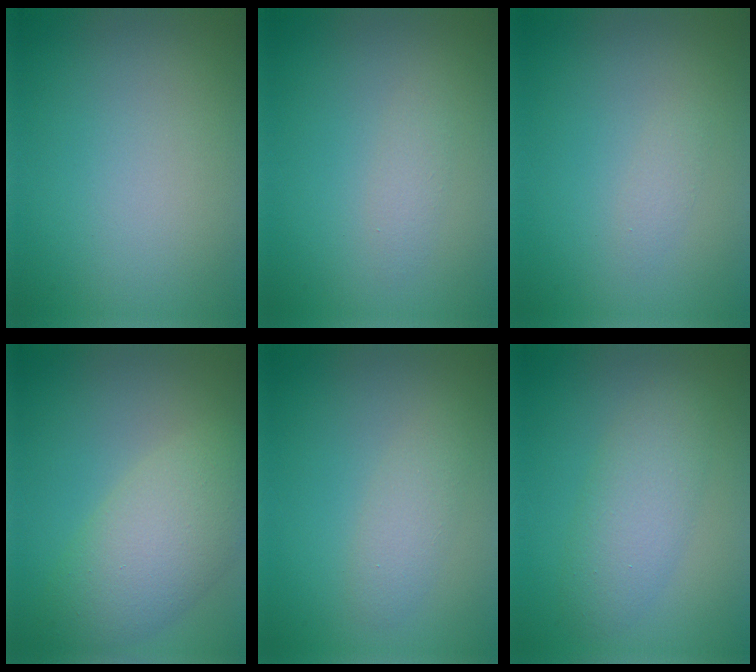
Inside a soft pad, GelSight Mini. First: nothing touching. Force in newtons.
{"total": 1.1, "press": 1.1, "slide": 0.0}
{"total": 0.8, "press": 0.8, "slide": 0.0}
{"total": 6.4, "press": 6.4, "slide": 0.6}
{"total": 1.9, "press": 1.9, "slide": 0.1}
{"total": 3.8, "press": 3.8, "slide": 0.1}